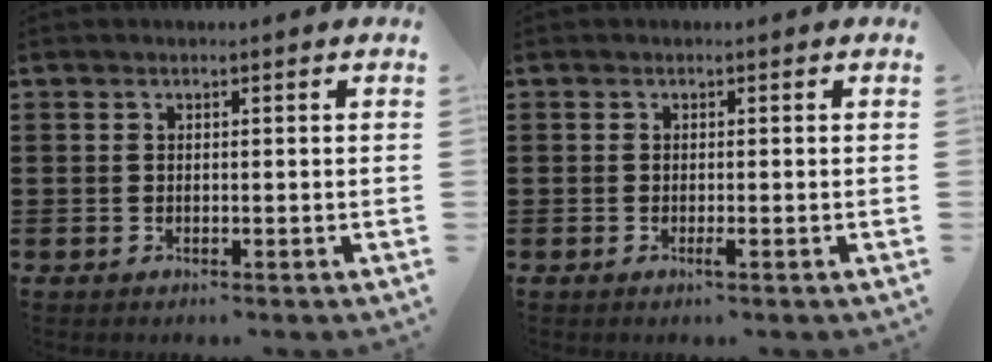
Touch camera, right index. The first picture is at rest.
{"total": 1.0, "force": [-0.5, 0.0, 0.9], "torque": [-0.023, -0.007, -0.011]}